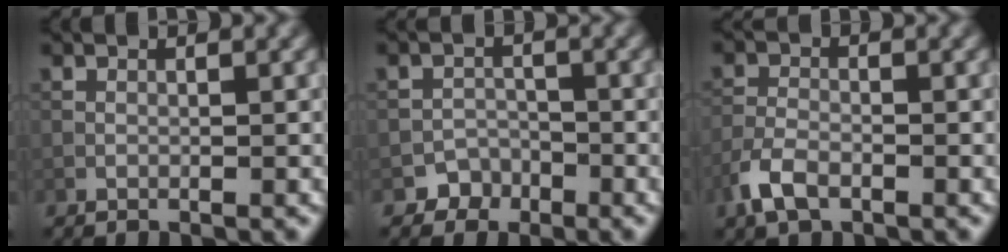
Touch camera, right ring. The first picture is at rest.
{"total": 2.4, "force": [-1.7, 1.7, -0.3], "torque": [0.022, 0.006, -0.022]}
{"total": 3.2, "force": [-1.8, 1.7, 2.0], "torque": [-0.046, -0.001, -0.043]}